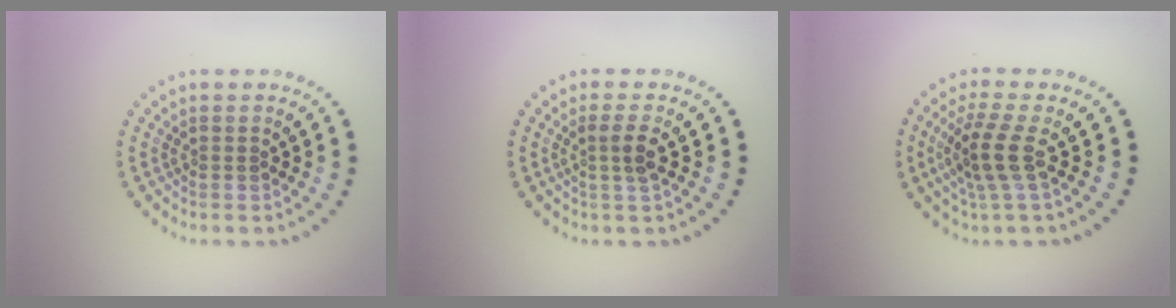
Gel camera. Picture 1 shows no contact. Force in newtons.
{"total": 1.8, "press": 1.5, "slide": 1.0}
{"total": 3.4, "press": 2.6, "slide": 2.1}